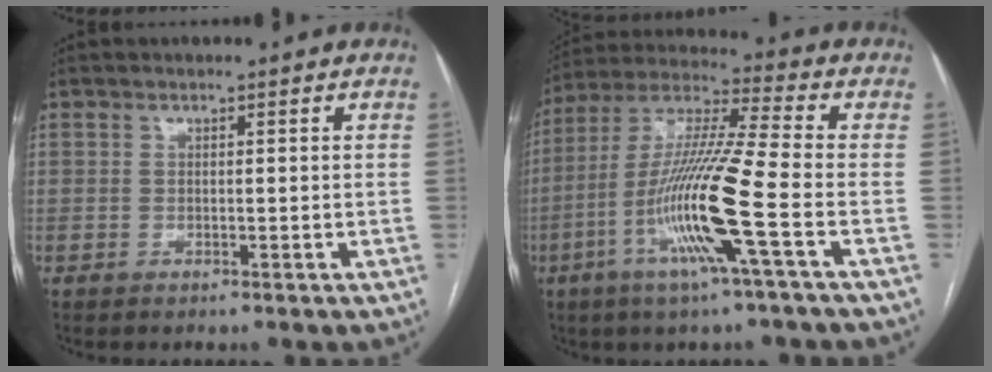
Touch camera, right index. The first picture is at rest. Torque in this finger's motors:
{"motor_torque": [2.14, 0.00, 1.05, 0.21]}